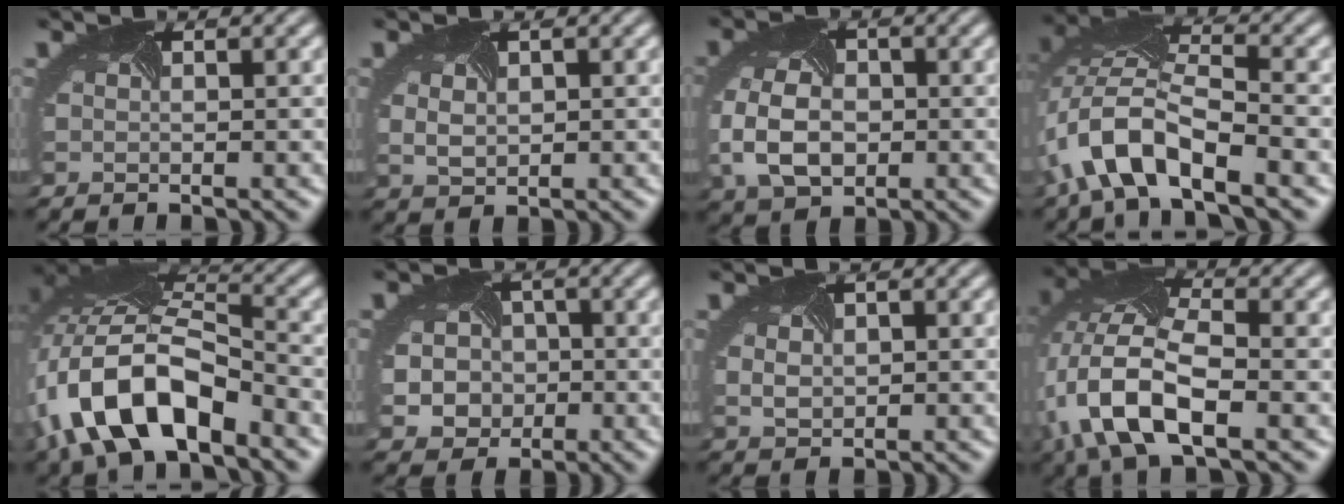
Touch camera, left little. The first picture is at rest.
{"total": 1.9, "force": [0.3, 1.4, 1.2], "torque": [-0.031, 0.000, 0.018]}
{"total": 5.5, "force": [-1.4, 3.8, 3.7], "torque": [-0.099, -0.012, -0.021]}
{"total": 9.2, "force": [-5.3, 3.2, 6.8], "torque": [-0.148, 0.005, -0.097]}
{"total": 11.9, "force": [-5.5, 5.7, 8.8], "torque": [-0.185, -0.002, -0.098]}
{"total": 4.6, "force": [-1.2, 4.1, 1.8], "torque": [-0.030, -0.011, -0.017]}
{"total": 1.7, "force": [0.0, 1.4, 1.0], "torque": [-0.023, 0.000, 0.015]}
{"total": 10.2, "force": [-3.3, 4.7, 8.5], "torque": [-0.201, -0.002, -0.064]}